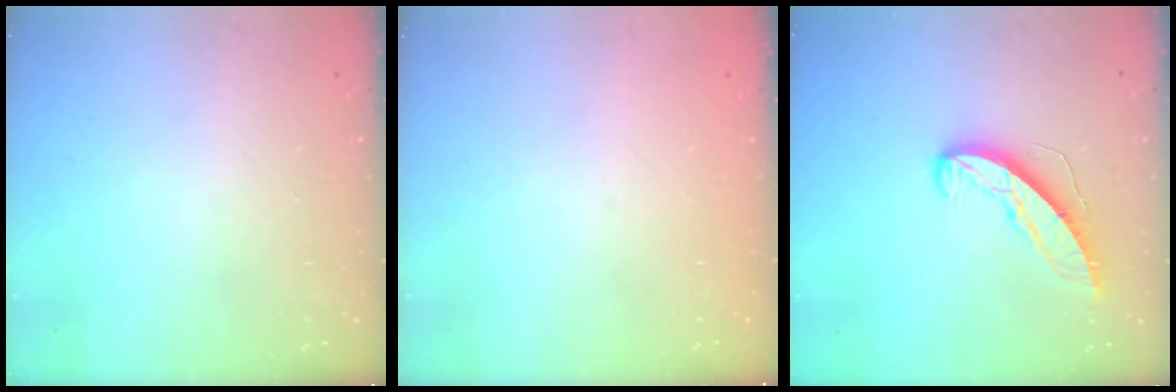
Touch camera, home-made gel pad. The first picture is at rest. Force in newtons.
{"total": 0.0}
{"total": 8.7, "press": 8.7, "slide": 0.6}